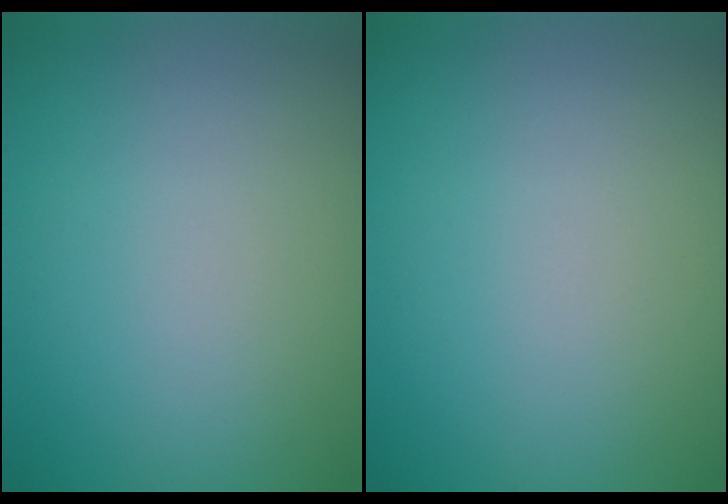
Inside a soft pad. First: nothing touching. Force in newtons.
{"total": 0.0}